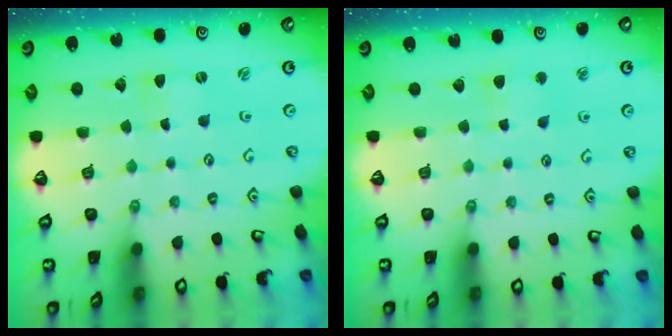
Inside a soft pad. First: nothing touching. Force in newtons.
{"total": 3.0, "press": 3.0, "slide": 0.5}